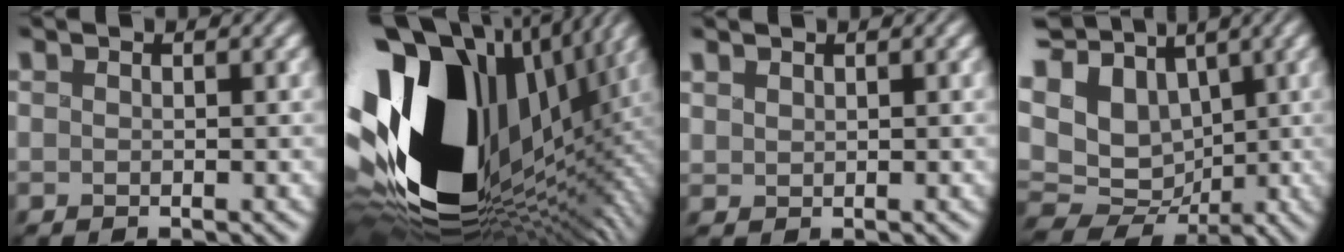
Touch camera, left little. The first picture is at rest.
{"total": 19.7, "force": [1.1, 12.3, 15.4], "torque": [-0.294, -0.050, 0.049]}
{"total": 0.9, "force": [0.9, 0.3, 0.1], "torque": [-0.005, 0.000, 0.022]}
{"total": 14.0, "force": [2.7, 10.7, 8.6], "torque": [-0.186, 0.014, 0.061]}